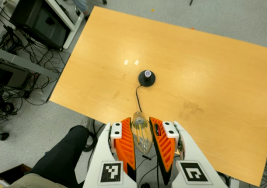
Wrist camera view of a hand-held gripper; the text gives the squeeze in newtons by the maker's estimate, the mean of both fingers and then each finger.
{"total": 19.2, "left": 20.9, "right": 17.6}